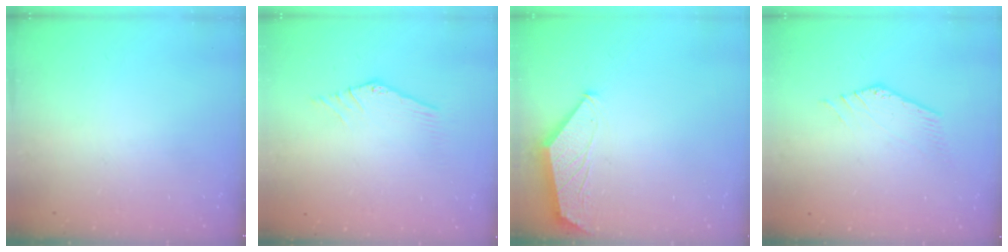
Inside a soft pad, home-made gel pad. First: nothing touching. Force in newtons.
{"total": 2.0, "press": 2.0, "slide": 0.1}
{"total": 1.5, "press": 1.5, "slide": 0.4}
{"total": 0.9, "press": 0.8, "slide": 0.2}